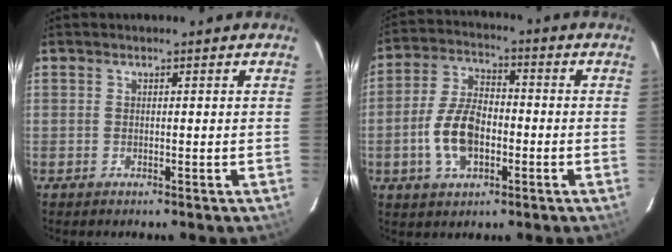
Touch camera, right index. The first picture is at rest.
{"total": 10.8, "force": [-3.0, 6.2, 8.4], "torque": [-0.174, 0.012, -0.050]}